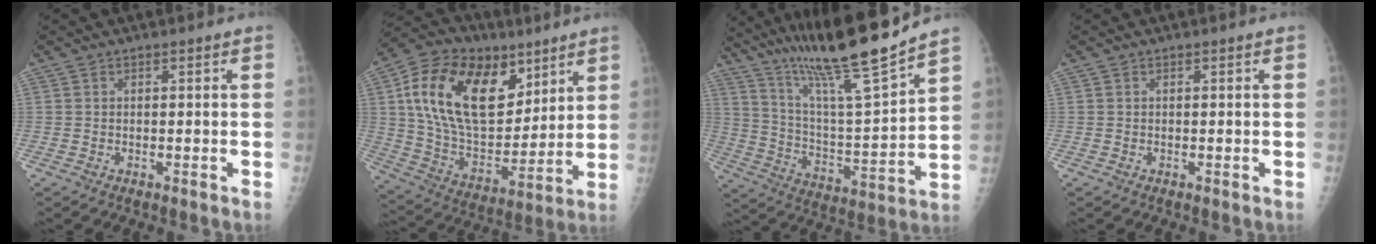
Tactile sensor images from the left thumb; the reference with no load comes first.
{"total": 25.8, "force": [10.6, 15.6, 17.6], "torque": [-0.288, -0.023, 0.187]}
{"total": 20.6, "force": [16.3, 0.6, 12.6], "torque": [-0.190, -0.078, 0.289]}
{"total": 0.0}